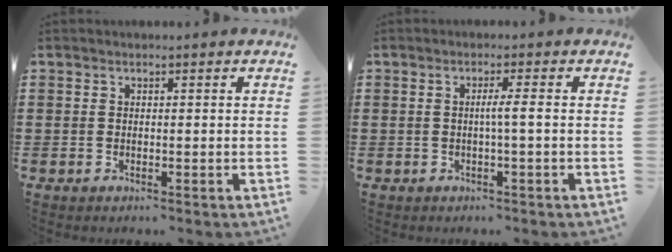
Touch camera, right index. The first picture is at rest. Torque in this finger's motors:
{"motor_torque": [0.50, -0.26, 0.23, 0.06]}